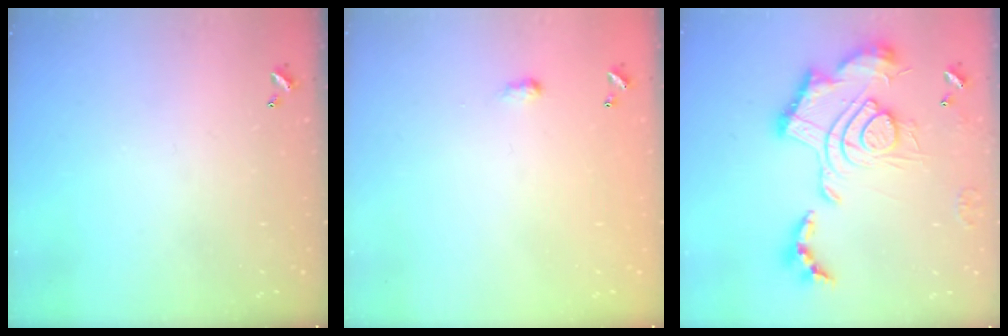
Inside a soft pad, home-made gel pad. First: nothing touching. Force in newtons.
{"total": 1.6, "press": 1.5, "slide": 0.4}
{"total": 2.5, "press": 1.9, "slide": 1.7}